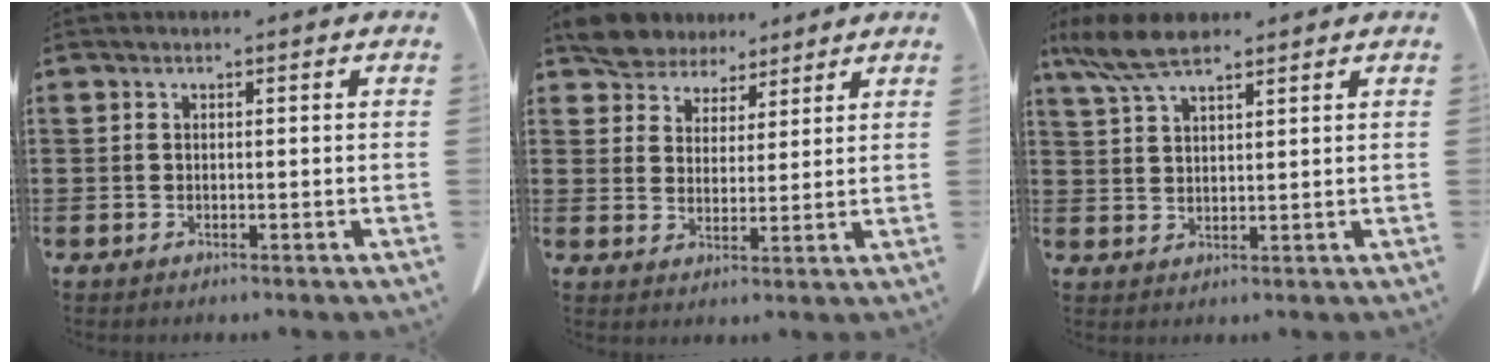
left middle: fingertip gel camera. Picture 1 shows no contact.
{"total": 6.1, "force": [5.5, 2.4, 0.6], "torque": [-0.041, -0.013, 0.106]}
{"total": 6.9, "force": [5.0, 1.9, 4.2], "torque": [-0.102, -0.006, 0.092]}